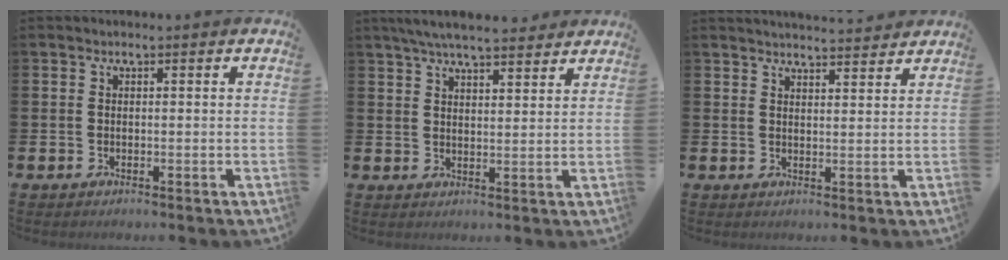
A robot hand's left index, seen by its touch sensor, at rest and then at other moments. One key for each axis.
{"total": 5.7, "fx": 5.4, "fy": 0.8, "fz": 1.8, "tx": -0.046, "ty": -0.015, "tz": 0.098}
{"total": 3.3, "fx": 3.3, "fy": 0.0, "fz": 0.0, "tx": -0.005, "ty": -0.019, "tz": 0.059}